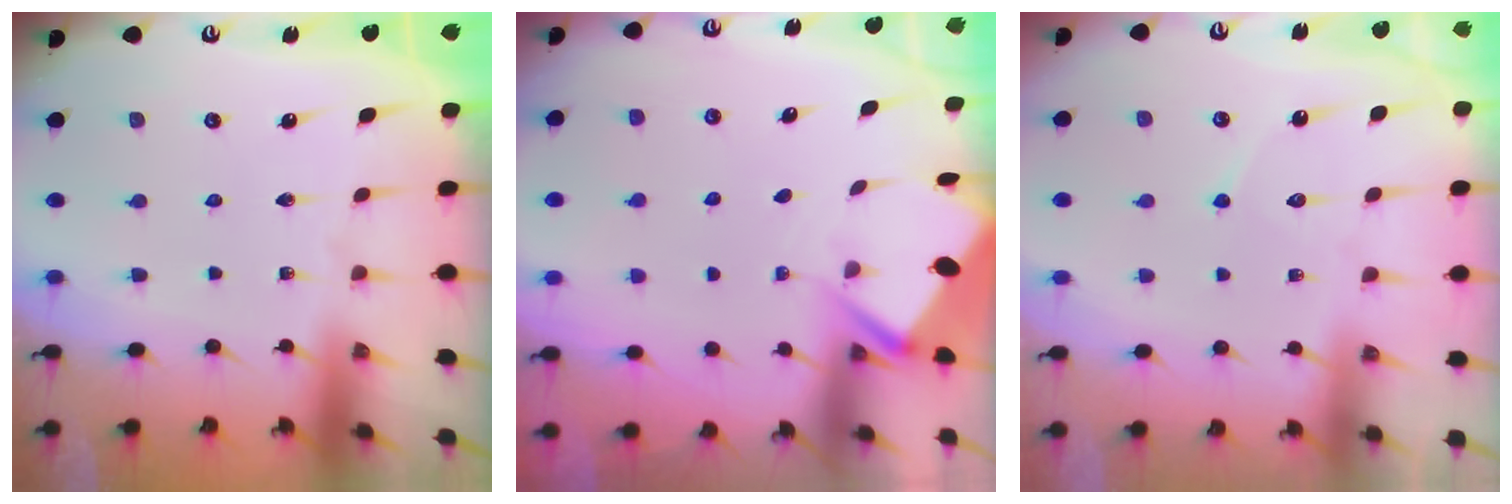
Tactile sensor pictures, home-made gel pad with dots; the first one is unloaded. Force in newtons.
{"total": 3.0, "press": 2.9, "slide": 0.4}
{"total": 5.3, "press": 5.3, "slide": 0.5}